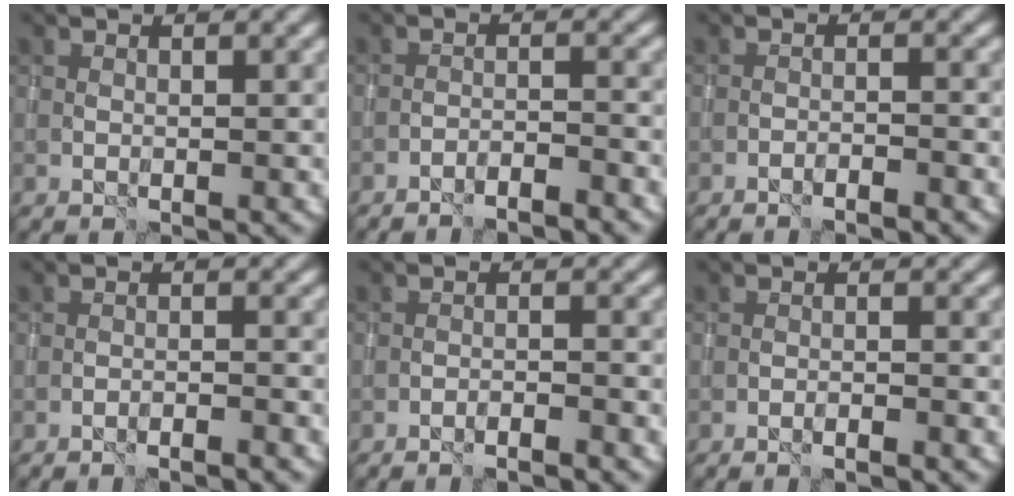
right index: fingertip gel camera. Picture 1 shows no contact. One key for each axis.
{"total": 3.3, "fx": -3.0, "fy": 0.3, "fz": 1.2, "tx": -0.019, "ty": 0.007, "tz": -0.047}
{"total": 1.8, "fx": -1.6, "fy": 0.1, "fz": 0.9, "tx": -0.019, "ty": 0.007, "tz": -0.028}
{"total": 2.2, "fx": -2.0, "fy": 0.2, "fz": 0.9, "tx": -0.011, "ty": 0.010, "tz": -0.033}
{"total": 2.2, "fx": -1.9, "fy": 0.2, "fz": 1.1, "tx": -0.018, "ty": 0.007, "tz": -0.034}
{"total": 1.7, "fx": -1.3, "fy": 0.2, "fz": 1.1, "tx": -0.020, "ty": 0.010, "tz": -0.026}